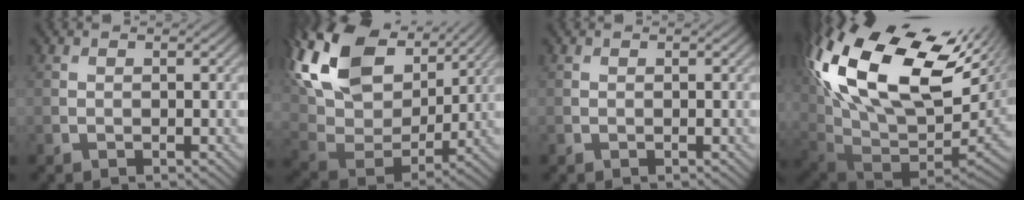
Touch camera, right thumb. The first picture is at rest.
{"total": 18.1, "force": [9.6, 10.7, 11.1], "torque": [-0.284, 0.033, 0.177]}
{"total": 0.0}
{"total": 20.9, "force": [7.0, 10.5, 16.7], "torque": [-0.365, -0.008, 0.147]}